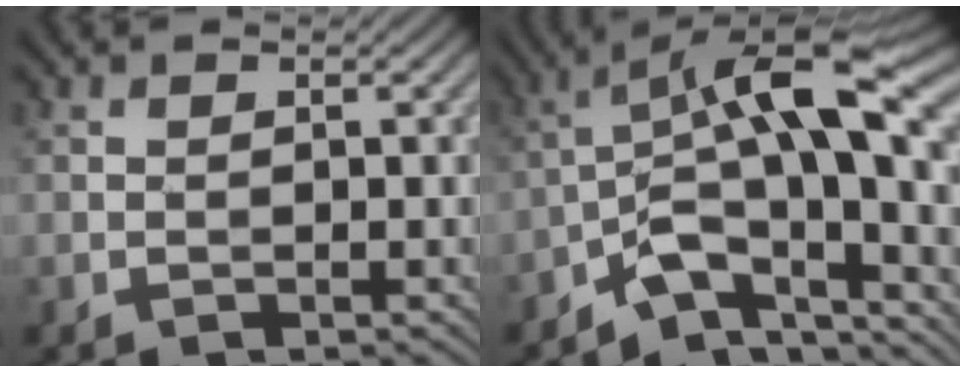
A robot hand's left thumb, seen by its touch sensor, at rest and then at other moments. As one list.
[{"total": 12.7, "force": [-3.5, 5.0, 11.1], "torque": [-0.179, 0.010, -0.072]}]